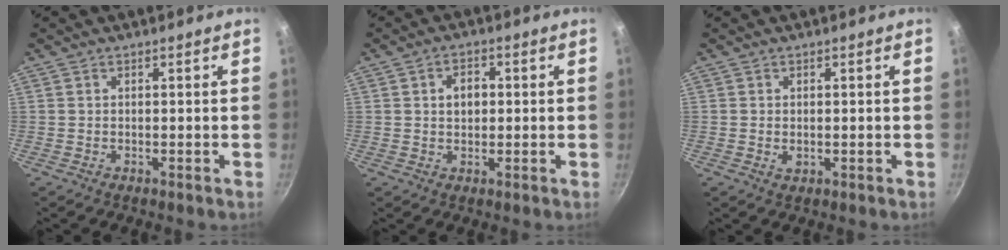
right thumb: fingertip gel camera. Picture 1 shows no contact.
{"total": 3.9, "force": [0.5, 2.8, 2.7], "torque": [-0.026, 0.008, 0.007]}
{"total": 1.4, "force": [0.0, 1.0, 1.0], "torque": [-0.015, -0.003, 0.001]}